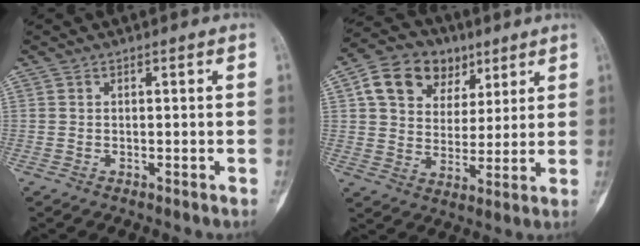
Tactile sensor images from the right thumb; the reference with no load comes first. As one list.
[{"total": 13.7, "force": [6.2, 10.4, 6.4], "torque": [-0.078, -0.006, 0.108]}]